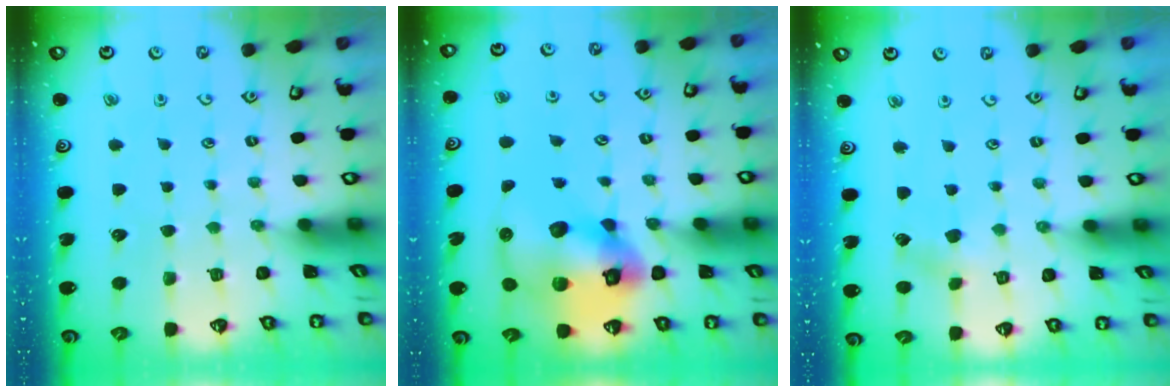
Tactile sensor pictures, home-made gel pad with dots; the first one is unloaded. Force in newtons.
{"total": 19.8, "press": 19.6, "slide": 2.8}
{"total": 2.7, "press": 2.7, "slide": 0.4}